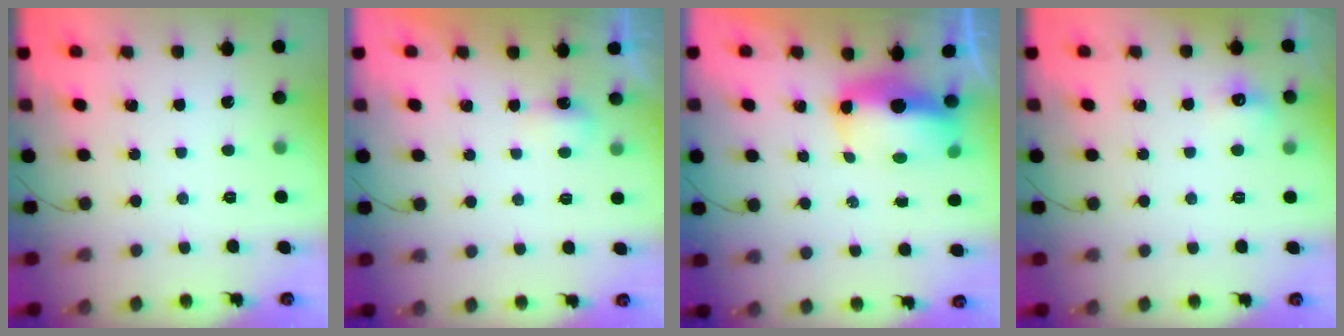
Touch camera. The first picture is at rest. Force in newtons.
{"total": 3.0, "press": 2.9, "slide": 0.9}
{"total": 8.5, "press": 8.3, "slide": 1.8}
{"total": 6.2, "press": 5.9, "slide": 1.8}